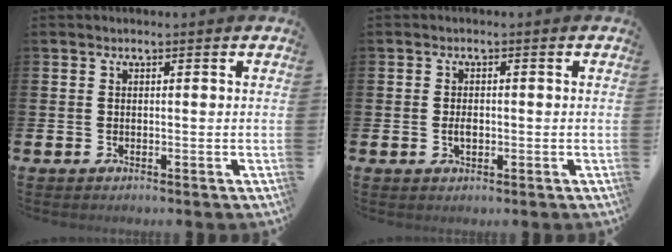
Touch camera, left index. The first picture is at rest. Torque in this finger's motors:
{"motor_torque": [0.09, -0.05, 0.04, 0.05]}